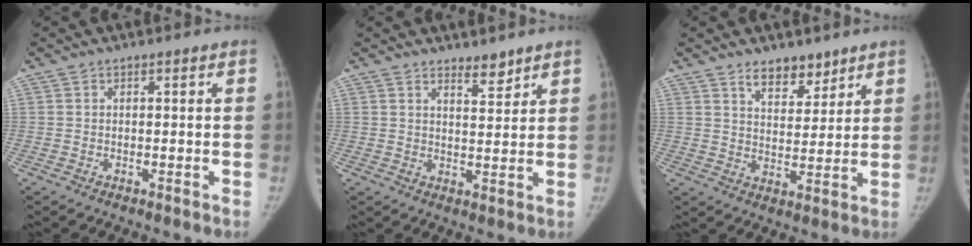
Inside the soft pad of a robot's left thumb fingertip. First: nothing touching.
{"total": 3.4, "force": [2.9, 1.0, 1.4], "torque": [-0.010, -0.027, 0.047]}
{"total": 6.6, "force": [5.0, 3.3, 2.9], "torque": [-0.017, -0.038, 0.086]}